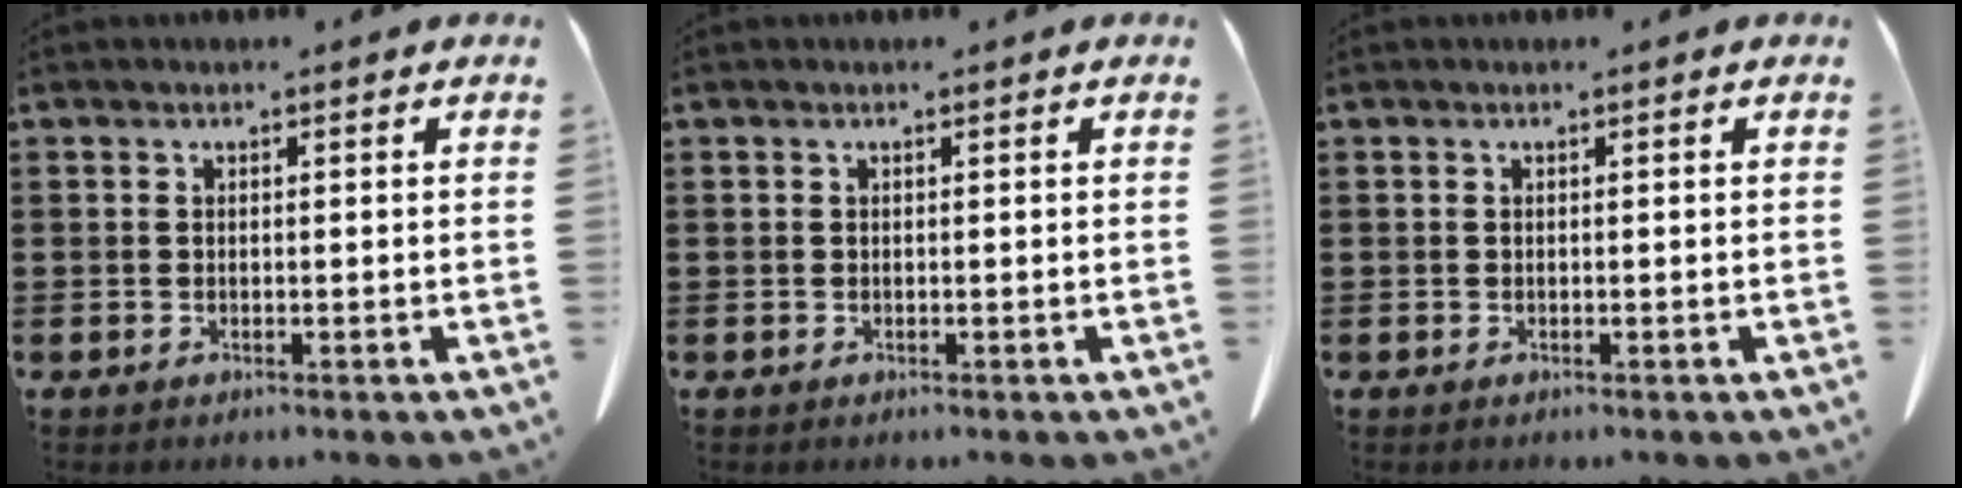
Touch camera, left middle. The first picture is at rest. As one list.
[{"total": 0.0}, {"total": 0.0}]